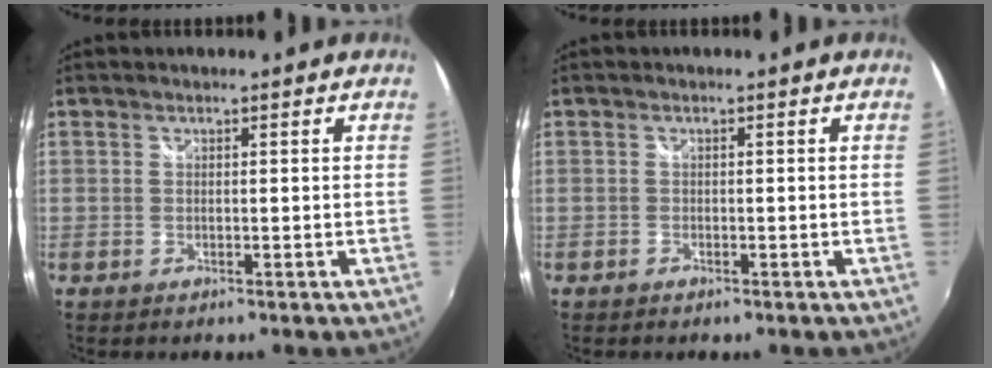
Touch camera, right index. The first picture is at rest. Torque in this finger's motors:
{"motor_torque": [0.13, -0.14, 0.04, -0.01]}